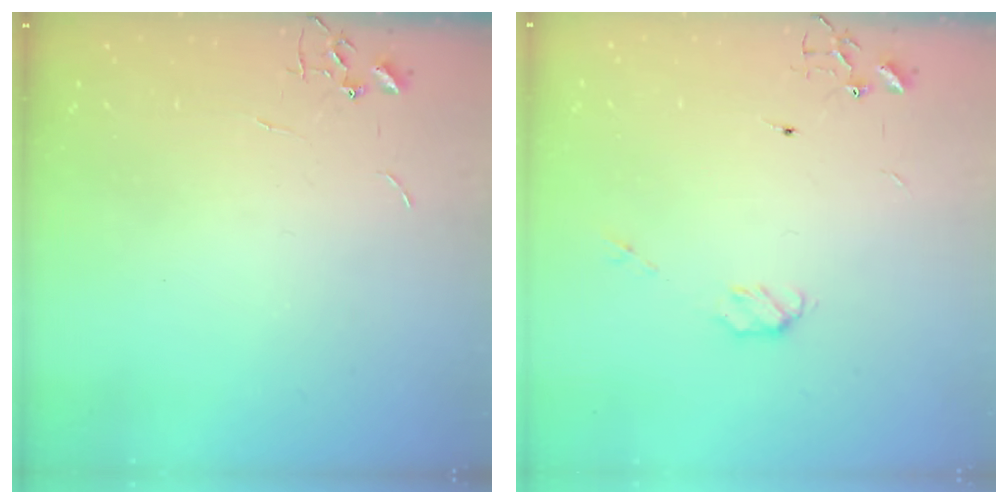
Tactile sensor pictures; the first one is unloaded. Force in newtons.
{"total": 4.1, "press": 4.0, "slide": 0.8}